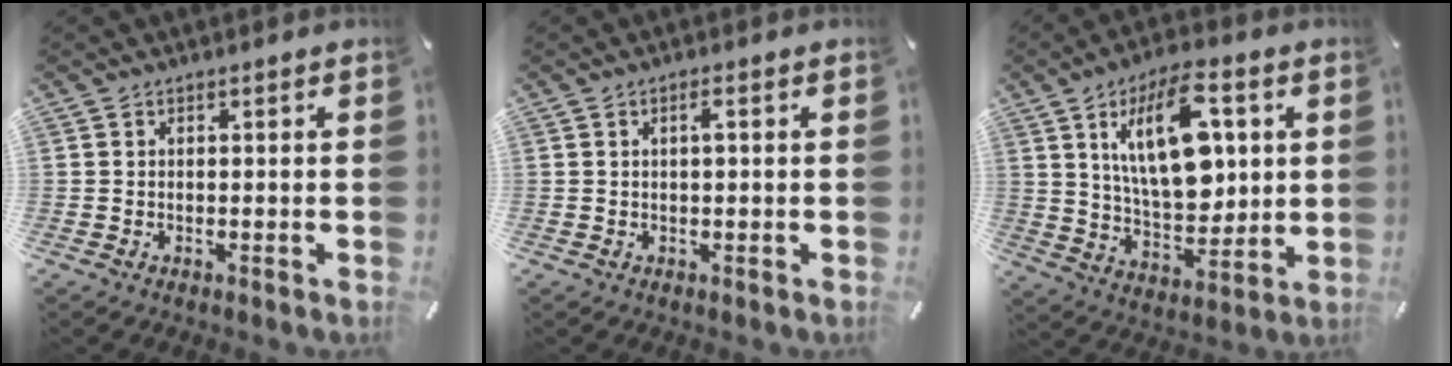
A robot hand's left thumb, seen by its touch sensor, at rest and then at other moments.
{"total": 1.8, "force": [0.4, 0.4, 1.7], "torque": [-0.034, 0.003, 0.005]}
{"total": 18.8, "force": [6.3, 9.8, 14.8], "torque": [-0.263, -0.014, 0.101]}